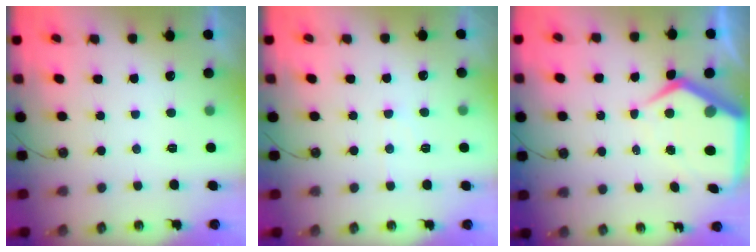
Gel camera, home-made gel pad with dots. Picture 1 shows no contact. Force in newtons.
{"total": 3.0, "press": 3.0, "slide": 0.4}
{"total": 10.2, "press": 10.2, "slide": 1.1}